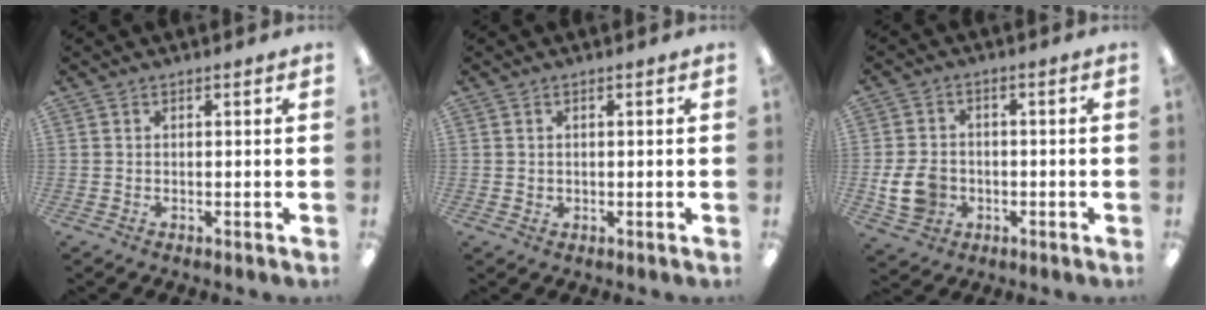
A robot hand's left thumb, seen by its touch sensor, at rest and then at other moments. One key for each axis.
{"total": 0.8, "fx": 0.3, "fy": 0.7, "fz": 0.0, "tx": 0.000, "ty": 0.003, "tz": 0.005}
{"total": 8.3, "fx": -2.1, "fy": 6.6, "fz": 4.6, "tx": -0.101, "ty": 0.010, "tz": -0.037}